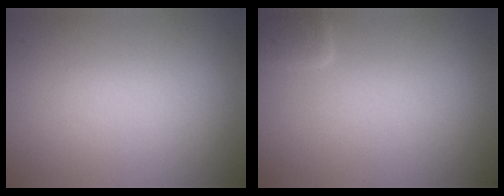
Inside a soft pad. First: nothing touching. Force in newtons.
{"total": 1.5, "press": 1.5, "slide": 0.1}